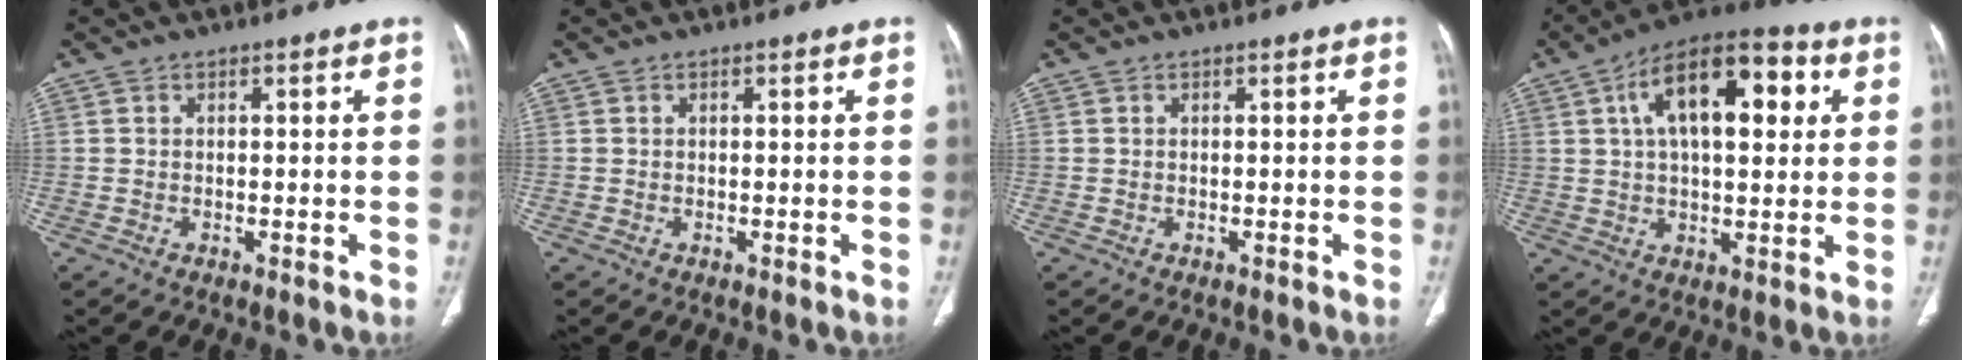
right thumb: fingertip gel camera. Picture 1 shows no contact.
{"total": 0.0}
{"total": 0.0}
{"total": 17.6, "force": [5.2, 8.3, 14.6], "torque": [-0.207, 0.016, 0.075]}